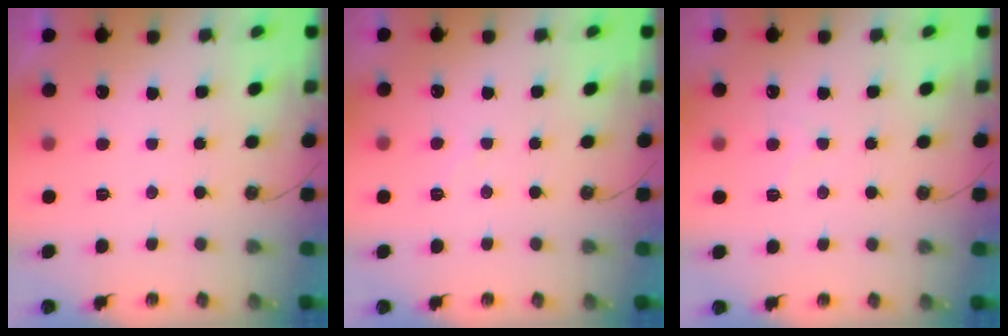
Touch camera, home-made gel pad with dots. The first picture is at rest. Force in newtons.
{"total": 5.4, "press": 5.4, "slide": 0.8}
{"total": 3.3, "press": 3.3, "slide": 0.5}